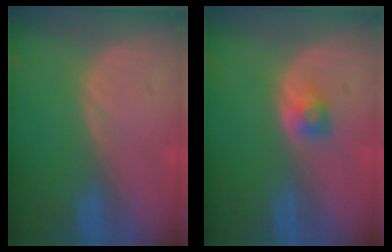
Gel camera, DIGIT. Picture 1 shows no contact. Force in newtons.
{"total": 2.2, "press": 2.2, "slide": 0.3}